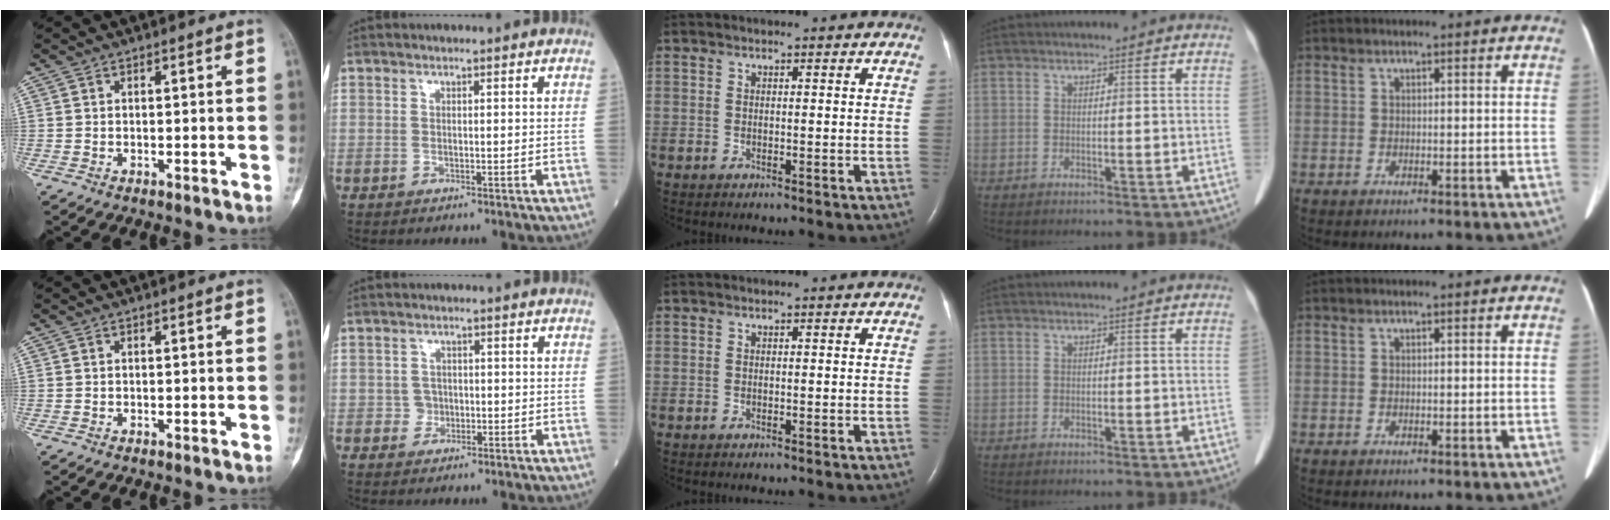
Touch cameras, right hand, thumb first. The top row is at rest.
{"index": {"total": 1.9, "force": [-0.5, 1.8, 0.4], "torque": [-0.001, 0.007, -0.008]}}